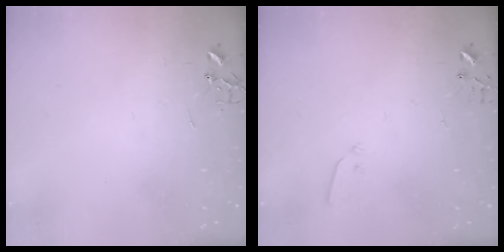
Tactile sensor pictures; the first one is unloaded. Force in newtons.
{"total": 3.5, "press": 3.4, "slide": 0.6}